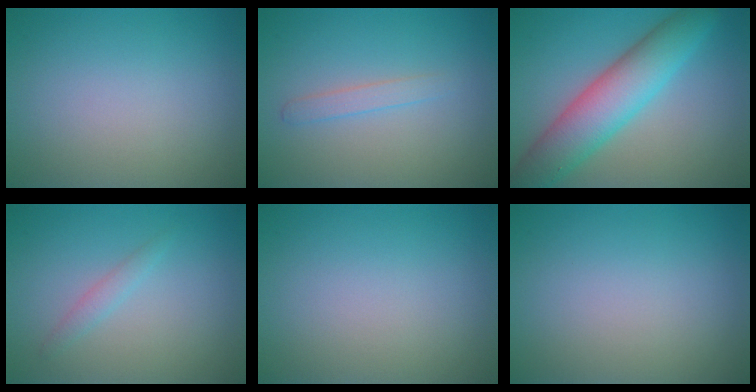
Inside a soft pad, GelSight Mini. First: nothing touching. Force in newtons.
{"total": 1.2, "press": 1.2, "slide": 0.1}
{"total": 7.4, "press": 7.4, "slide": 0.2}
{"total": 1.1, "press": 1.1, "slide": 0.1}
{"total": 0.0}
{"total": 0.0}